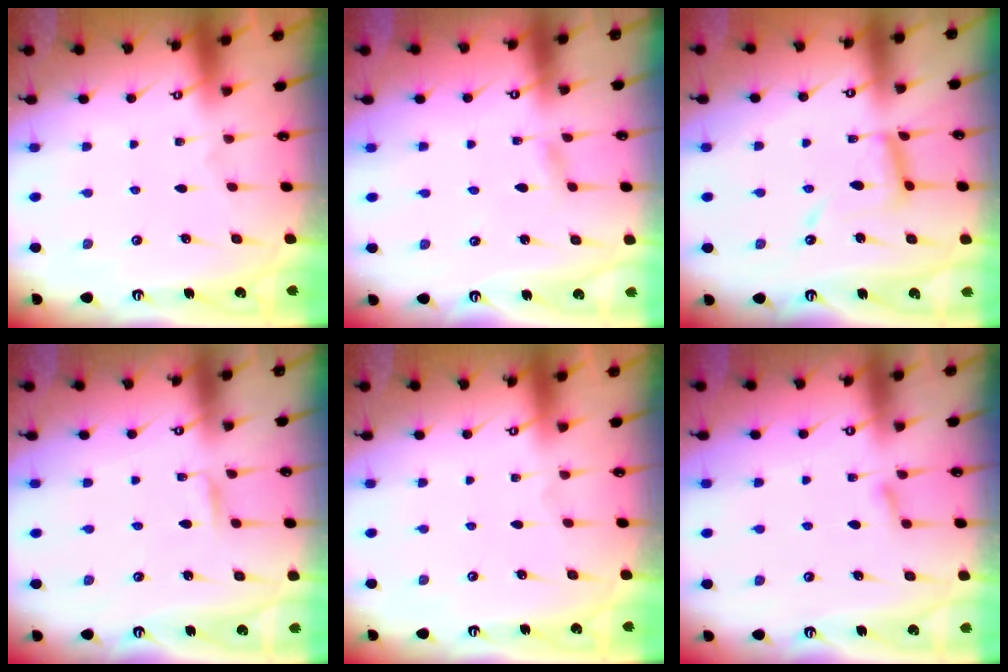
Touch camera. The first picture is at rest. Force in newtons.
{"total": 2.1, "press": 2.1, "slide": 0.2}
{"total": 12.6, "press": 12.5, "slide": 1.1}
{"total": 1.3, "press": 1.3, "slide": 0.2}
{"total": 0.0}
{"total": 5.1, "press": 5.1, "slide": 0.7}